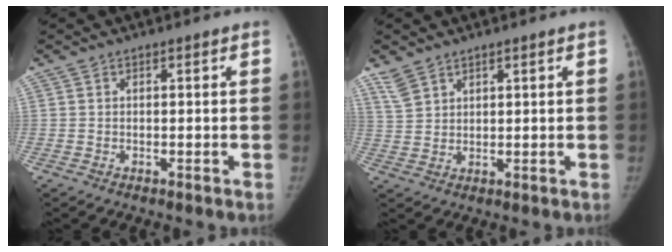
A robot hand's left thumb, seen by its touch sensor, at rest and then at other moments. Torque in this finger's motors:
{"motor_torque": [-0.11, 0.11, 0.10, 0.09, 0.01]}